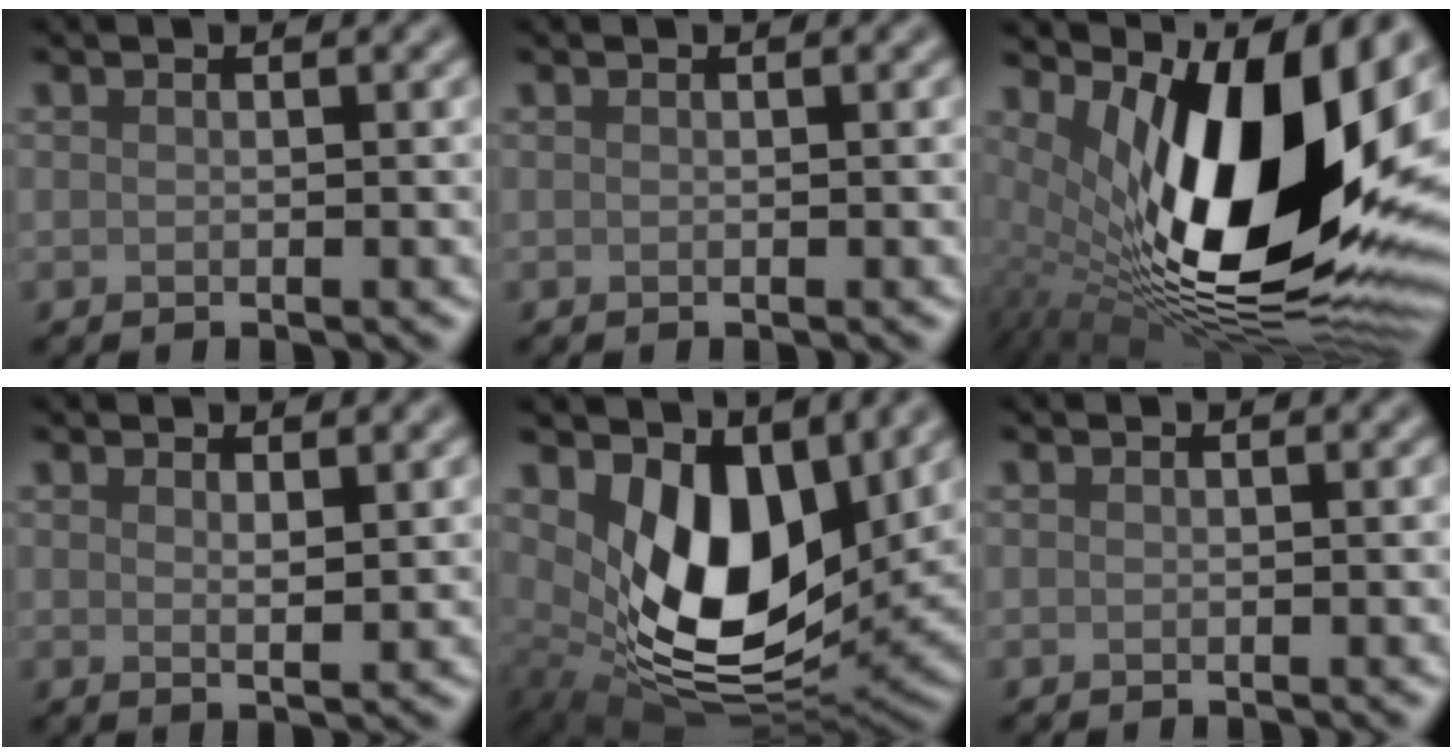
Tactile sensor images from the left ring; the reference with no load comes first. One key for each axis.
{"total": 0.0}
{"total": 18.4, "fx": 2.5, "fy": 7.9, "fz": 16.4, "tx": -0.255, "ty": -0.007, "tz": 0.046}
{"total": 1.5, "fx": 1.0, "fy": 0.3, "fz": 1.0, "tx": -0.017, "ty": -0.005, "tz": 0.018}
{"total": 10.3, "fx": 2.6, "fy": 6.0, "fz": 8.0, "tx": -0.146, "ty": -0.033, "tz": 0.054}
{"total": 0.0}